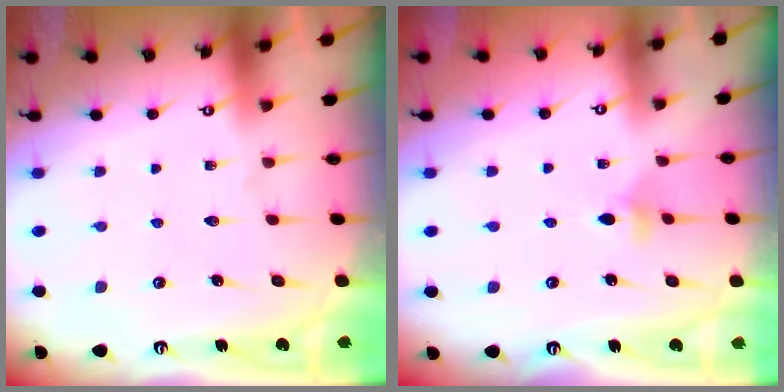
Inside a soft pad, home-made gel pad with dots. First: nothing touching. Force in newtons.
{"total": 3.6, "press": 3.6, "slide": 0.7}